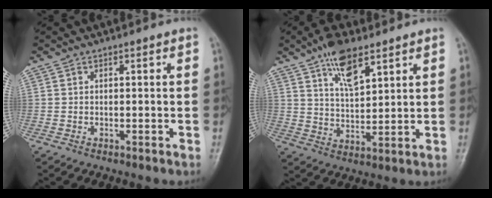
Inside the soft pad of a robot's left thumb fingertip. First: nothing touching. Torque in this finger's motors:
{"motor_torque": [1.43, 0.72, 0.82, -0.94, 0.04]}